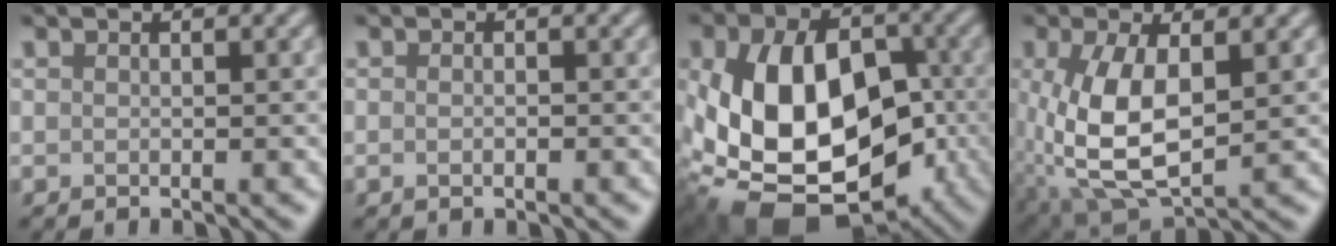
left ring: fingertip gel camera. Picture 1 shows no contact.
{"total": 1.1, "force": [-0.2, 0.5, 1.0], "torque": [-0.011, -0.001, -0.005]}
{"total": 15.3, "force": [-2.8, 10.3, 11.0], "torque": [-0.194, -0.019, -0.050]}
{"total": 8.2, "force": [-0.2, 4.0, 7.1], "torque": [-0.165, -0.005, 0.000]}